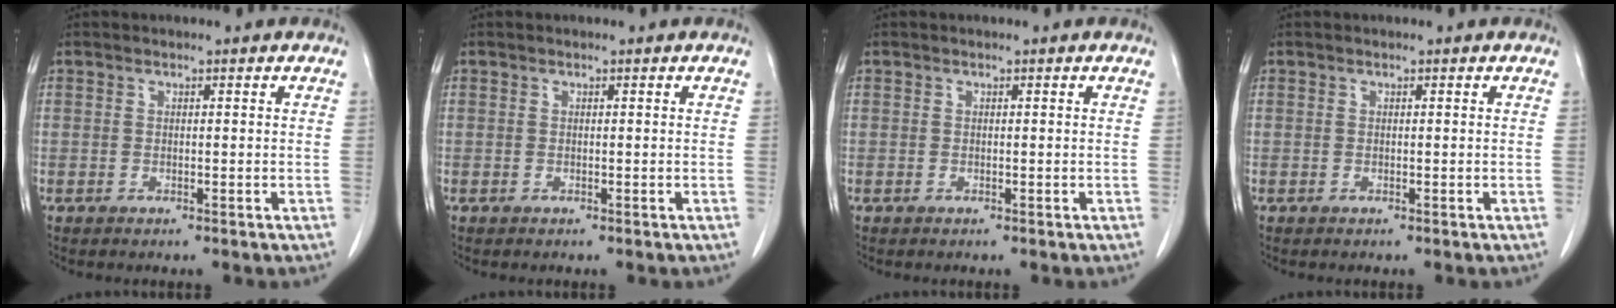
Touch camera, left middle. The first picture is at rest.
{"total": 0.0}
{"total": 0.0}
{"total": 0.0}